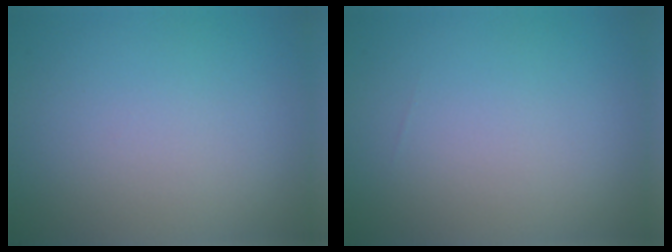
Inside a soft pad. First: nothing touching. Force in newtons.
{"total": 0.0}